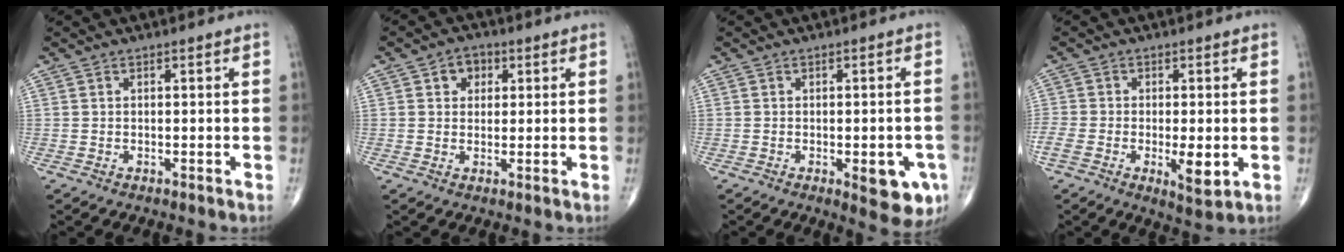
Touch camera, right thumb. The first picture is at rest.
{"total": 3.9, "force": [1.4, 3.2, 1.9], "torque": [-0.005, 0.000, 0.017]}
{"total": 7.8, "force": [-2.7, 3.1, 6.6], "torque": [-0.060, -0.001, -0.025]}
{"total": 9.2, "force": [-2.5, 4.1, 7.9], "torque": [-0.154, -0.006, -0.041]}